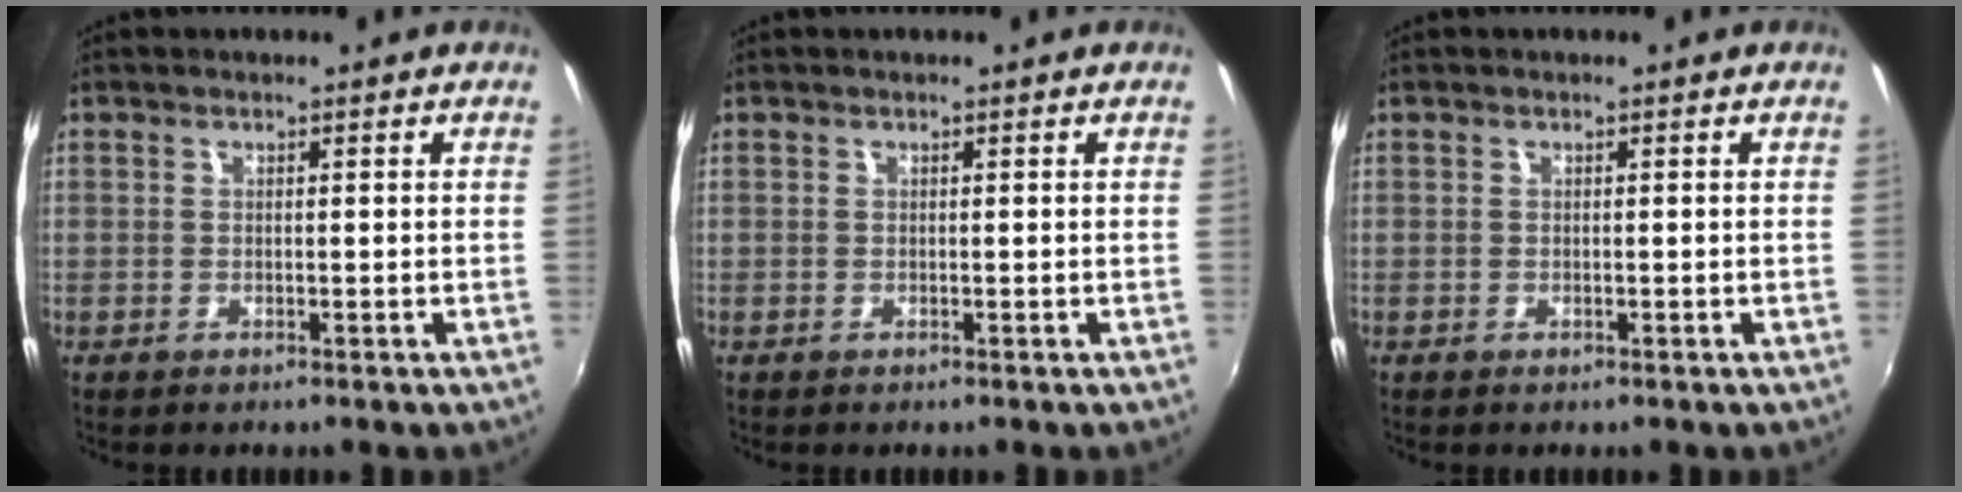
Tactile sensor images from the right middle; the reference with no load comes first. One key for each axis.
{"total": 0.0}
{"total": 0.0}